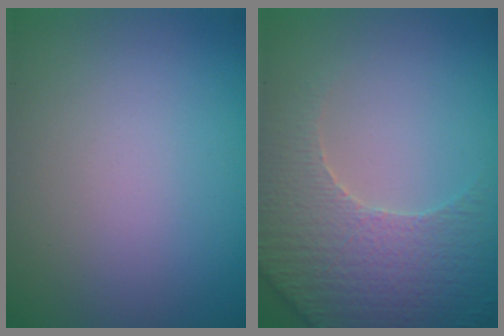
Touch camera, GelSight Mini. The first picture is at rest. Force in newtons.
{"total": 4.6, "press": 4.3, "slide": 1.4}